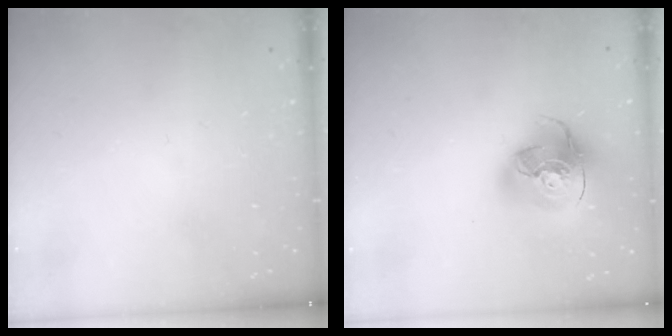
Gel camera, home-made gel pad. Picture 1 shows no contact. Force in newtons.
{"total": 18.0, "press": 17.8, "slide": 2.8}